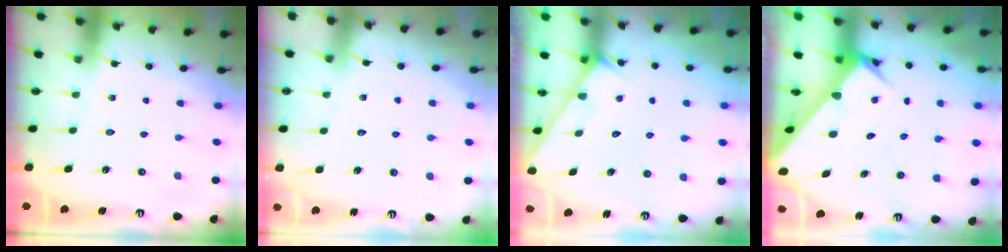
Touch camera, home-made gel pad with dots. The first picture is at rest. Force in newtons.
{"total": 5.3, "press": 5.2, "slide": 0.5}
{"total": 1.4, "press": 1.4, "slide": 0.1}
{"total": 3.8, "press": 3.8, "slide": 0.3}